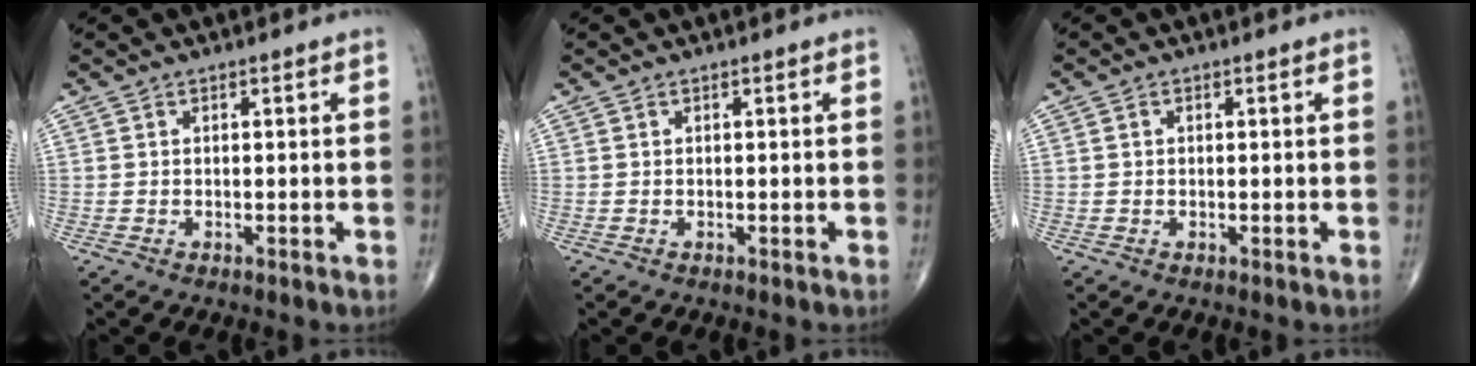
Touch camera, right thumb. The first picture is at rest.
{"total": 0.0}
{"total": 0.6, "force": [0.2, 0.4, 0.4], "torque": [-0.007, 0.001, 0.003]}